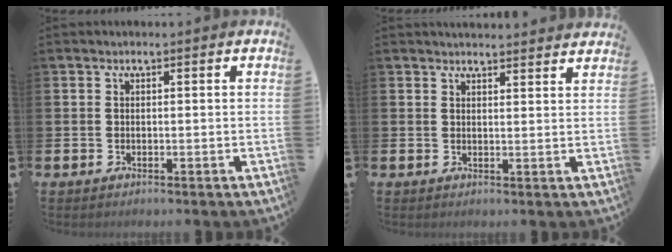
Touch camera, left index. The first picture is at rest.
{"total": 2.8, "force": [2.8, 0.1, -0.2], "torque": [-0.001, -0.016, 0.051]}